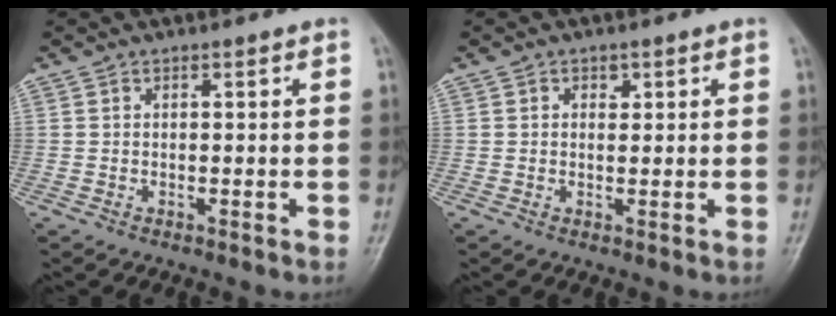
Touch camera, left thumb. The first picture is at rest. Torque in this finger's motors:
{"motor_torque": [0.33, 0.20, -0.38, -0.19, -0.03]}